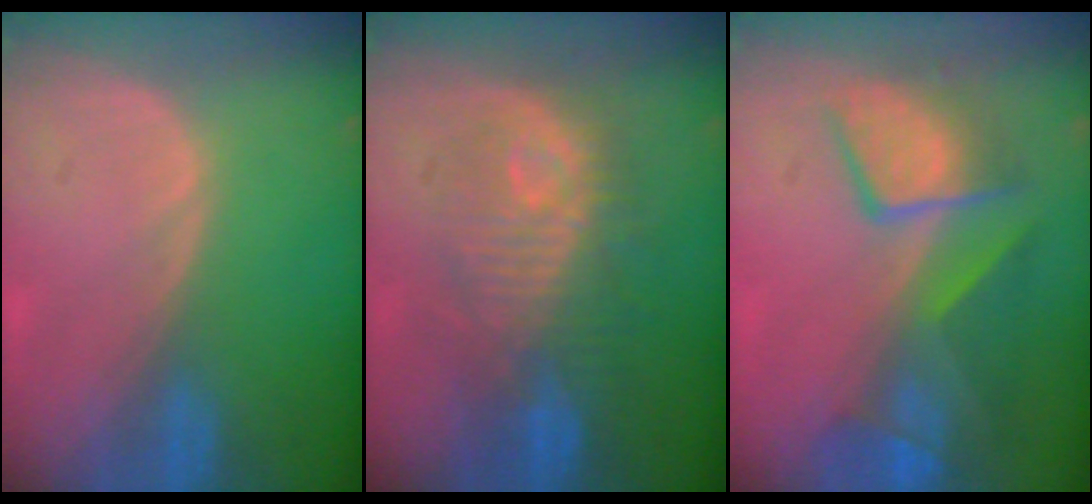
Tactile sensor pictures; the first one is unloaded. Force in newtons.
{"total": 9.7, "press": 9.7, "slide": 0.7}
{"total": 10.0, "press": 8.6, "slide": 5.1}